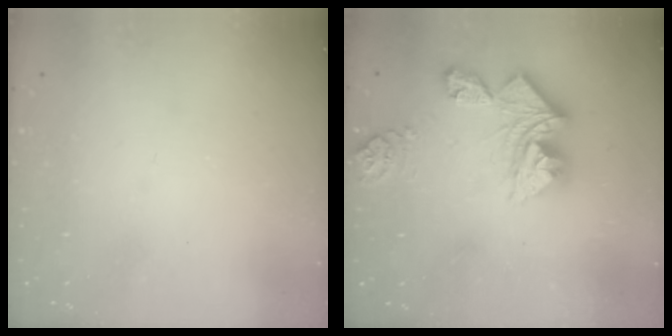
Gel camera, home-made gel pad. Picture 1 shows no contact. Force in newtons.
{"total": 16.6, "press": 16.5, "slide": 1.9}